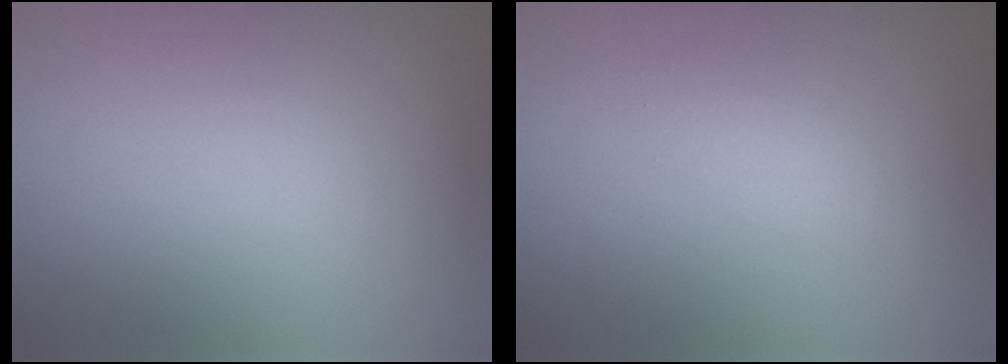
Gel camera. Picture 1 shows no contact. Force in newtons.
{"total": 1.1, "press": 1.1, "slide": 0.1}